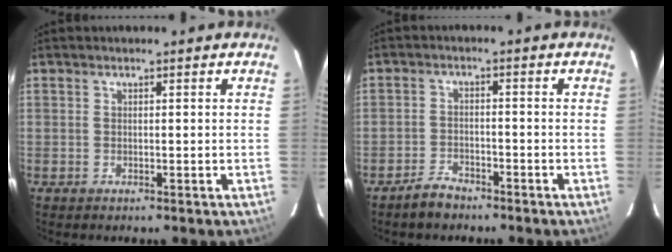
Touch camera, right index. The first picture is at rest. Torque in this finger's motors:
{"motor_torque": [-0.19, -0.19, -0.35, -0.14]}